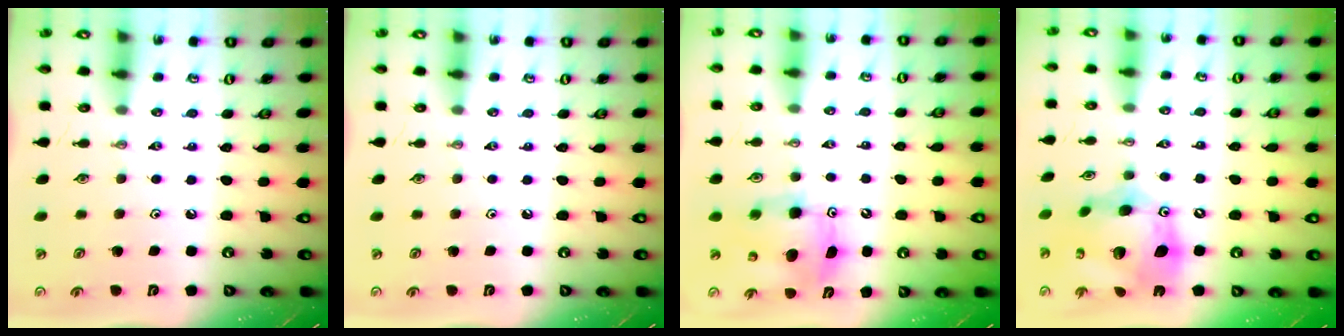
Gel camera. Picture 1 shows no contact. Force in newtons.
{"total": 0.0}
{"total": 10.0, "press": 10.0, "slide": 0.5}
{"total": 20.0, "press": 19.9, "slide": 2.2}